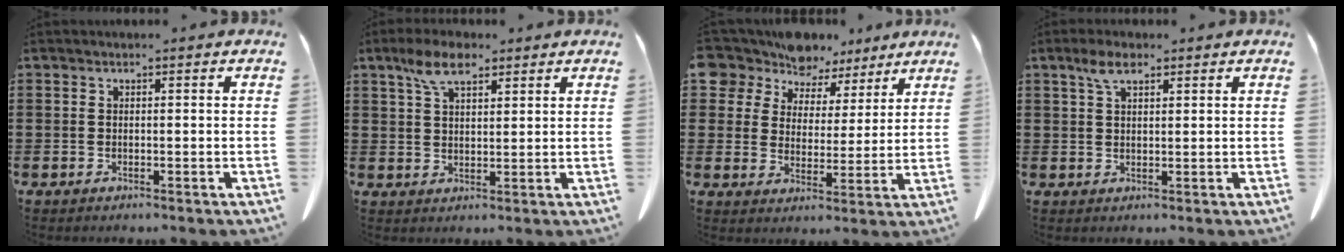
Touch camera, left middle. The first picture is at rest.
{"total": 6.3, "force": [3.9, 2.5, 4.3], "torque": [-0.094, 0.004, 0.072]}
{"total": 8.2, "force": [7.1, 4.1, 0.9], "torque": [-0.058, -0.034, 0.134]}
{"total": 3.8, "force": [2.2, 1.4, 2.7], "torque": [-0.060, 0.005, 0.040]}